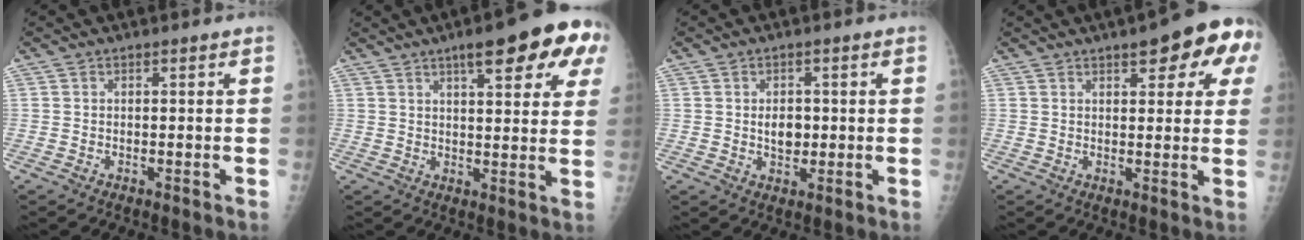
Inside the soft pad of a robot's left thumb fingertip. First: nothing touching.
{"total": 15.6, "force": [7.9, 4.1, 12.9], "torque": [-0.147, -0.012, 0.096]}
{"total": 3.7, "force": [0.1, 2.6, 2.6], "torque": [-0.026, 0.000, 0.006]}
{"total": 12.7, "force": [5.7, 4.6, 10.4], "torque": [-0.095, -0.004, 0.060]}